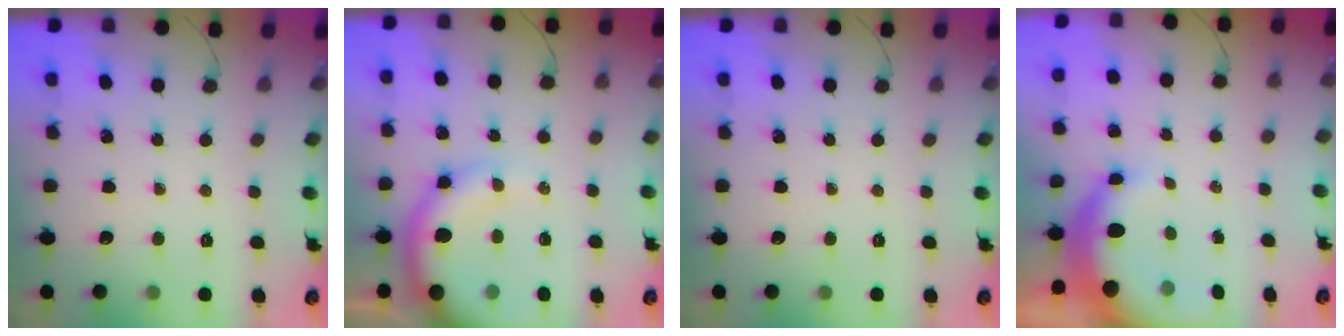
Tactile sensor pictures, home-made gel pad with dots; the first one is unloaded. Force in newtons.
{"total": 12.8, "press": 12.5, "slide": 2.8}
{"total": 0.0}
{"total": 9.0, "press": 8.9, "slide": 1.6}